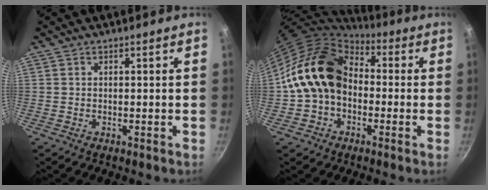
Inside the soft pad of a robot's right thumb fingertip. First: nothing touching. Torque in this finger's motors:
{"motor_torque": [0.72, 1.06, 0.46, 0.20, 0.39]}